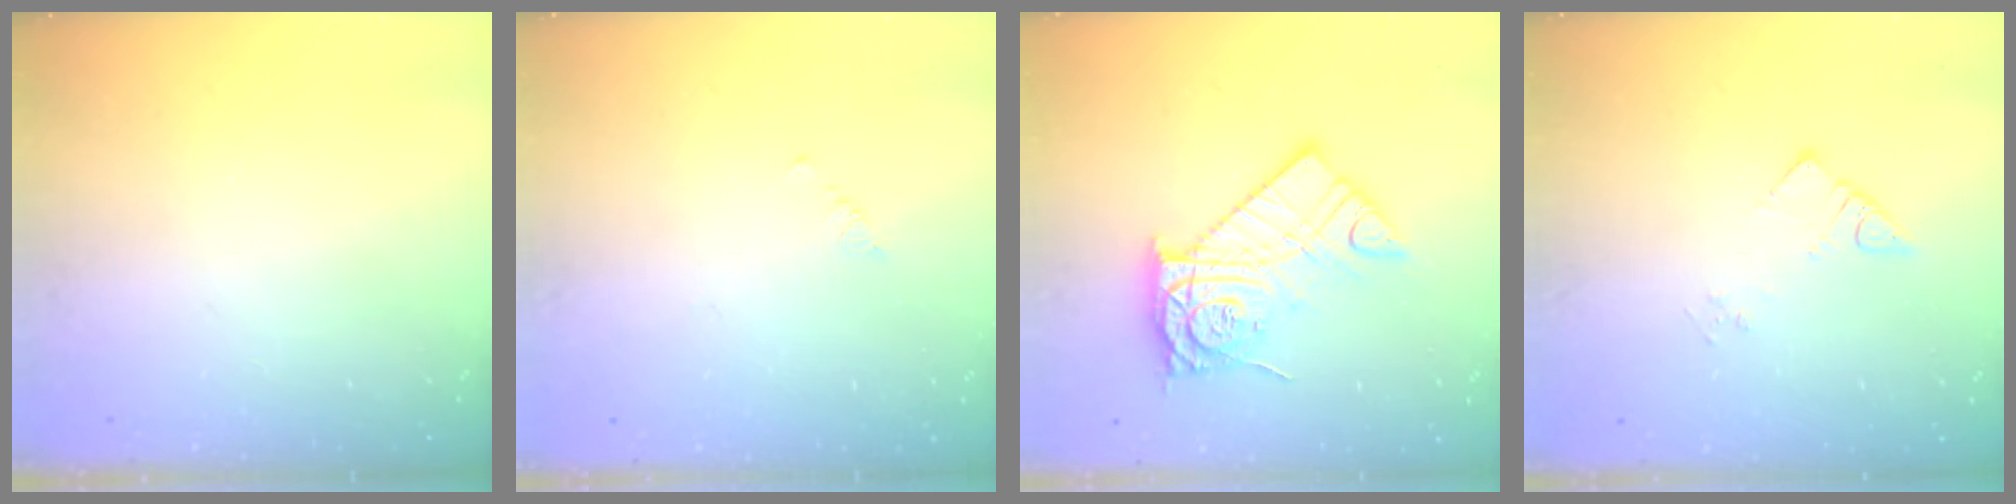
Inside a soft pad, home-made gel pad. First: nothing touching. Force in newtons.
{"total": 0.7, "press": 0.6, "slide": 0.2}
{"total": 14.9, "press": 14.8, "slide": 1.1}
{"total": 3.3, "press": 3.3, "slide": 0.1}